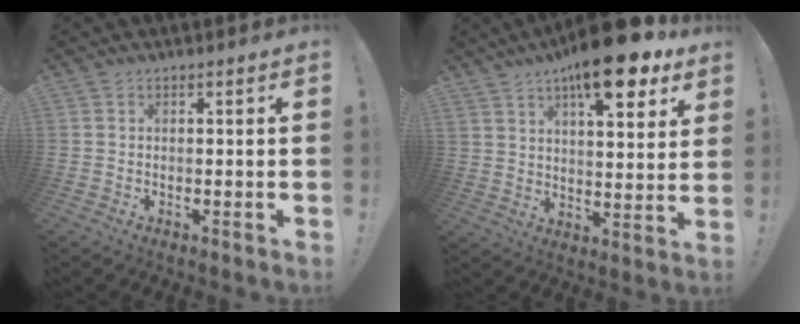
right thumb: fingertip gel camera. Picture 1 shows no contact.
{"total": 18.0, "force": [11.2, 7.0, 12.2], "torque": [-0.166, -0.071, 0.184]}